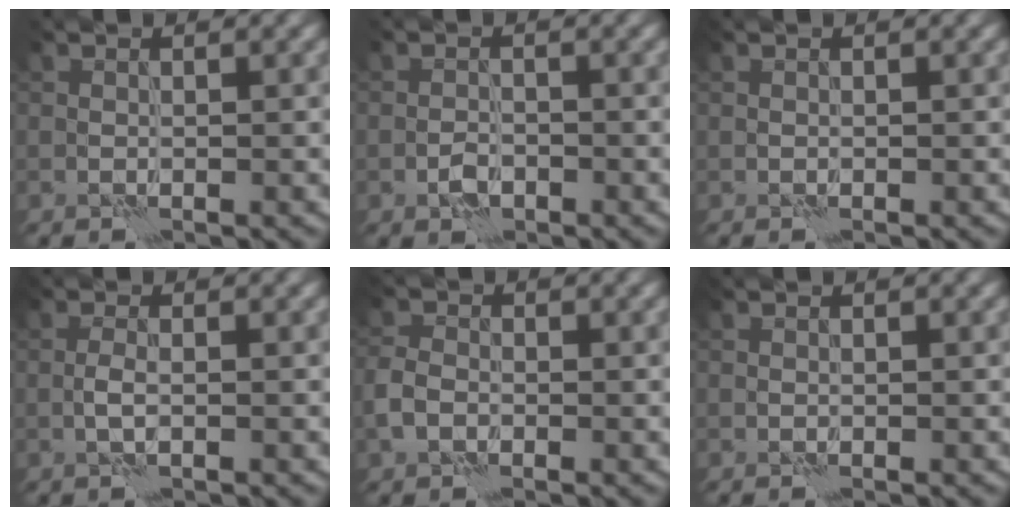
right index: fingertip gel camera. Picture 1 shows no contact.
{"total": 1.7, "force": [-0.9, 1.0, 1.0], "torque": [-0.018, 0.003, -0.019]}
{"total": 0.0}
{"total": 1.3, "force": [-0.4, 0.3, 1.3], "torque": [-0.028, 0.002, -0.013]}
{"total": 2.3, "force": [-0.9, 1.6, 1.3], "torque": [-0.030, 0.003, -0.027]}
{"total": 0.0}